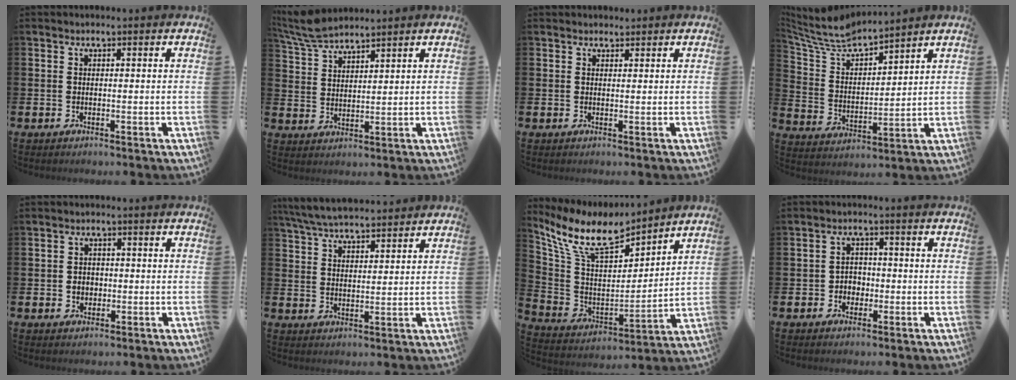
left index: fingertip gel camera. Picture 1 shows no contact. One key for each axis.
{"total": 6.3, "fx": 6.0, "fy": 0.9, "fz": 1.8, "tx": -0.057, "ty": -0.022, "tz": 0.112}
{"total": 1.2, "fx": 1.1, "fy": 0.5, "fz": -0.1, "tx": 0.012, "ty": 0.001, "tz": 0.019}
{"total": 6.9, "fx": 6.4, "fy": 1.6, "fz": 2.0, "tx": -0.076, "ty": -0.043, "tz": 0.108}
{"total": 1.8, "fx": -0.1, "fy": 1.7, "fz": 0.7, "tx": 0.003, "ty": 0.002, "tz": -0.009}
{"total": 6.1, "fx": 5.9, "fy": 0.7, "fz": 1.3, "tx": -0.050, "ty": -0.022, "tz": 0.109}
{"total": 10.3, "fx": 8.8, "fy": 3.3, "fz": 4.2, "tx": -0.129, "ty": -0.054, "tz": 0.155}
{"total": 2.4, "fx": -0.8, "fy": 2.2, "fz": 0.7, "tx": -0.016, "ty": 0.007, "tz": -0.021}